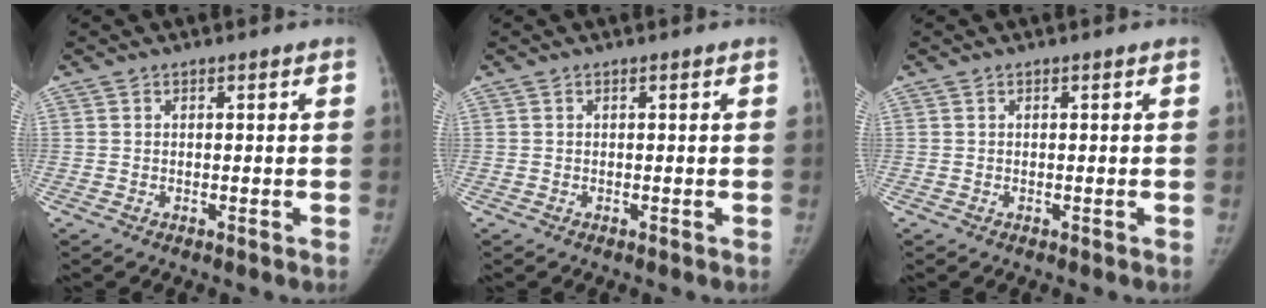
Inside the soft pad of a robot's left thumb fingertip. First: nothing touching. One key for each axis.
{"total": 0.0}
{"total": 0.0}